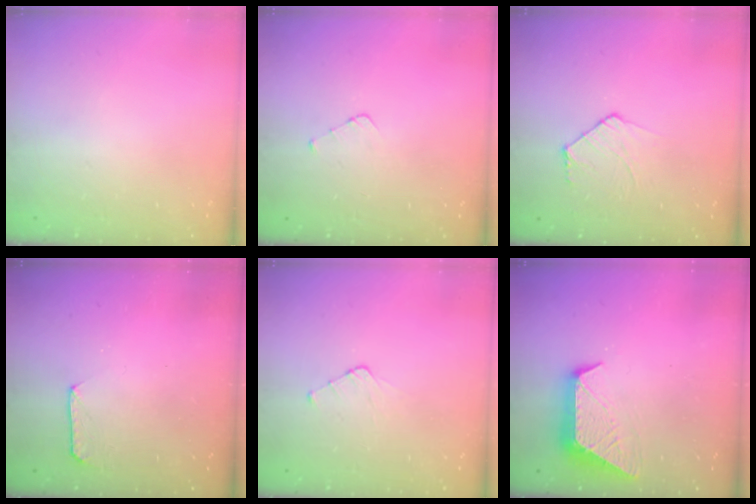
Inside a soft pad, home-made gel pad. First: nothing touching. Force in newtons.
{"total": 2.9, "press": 2.9, "slide": 0.2}
{"total": 8.0, "press": 7.9, "slide": 0.6}
{"total": 5.5, "press": 5.5, "slide": 0.5}
{"total": 2.5, "press": 2.5, "slide": 0.3}
{"total": 10.2, "press": 10.1, "slide": 0.5}